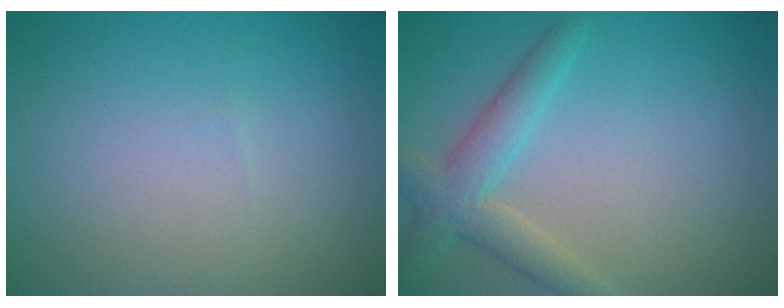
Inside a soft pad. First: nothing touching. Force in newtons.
{"total": 3.8, "press": 3.8, "slide": 0.3}